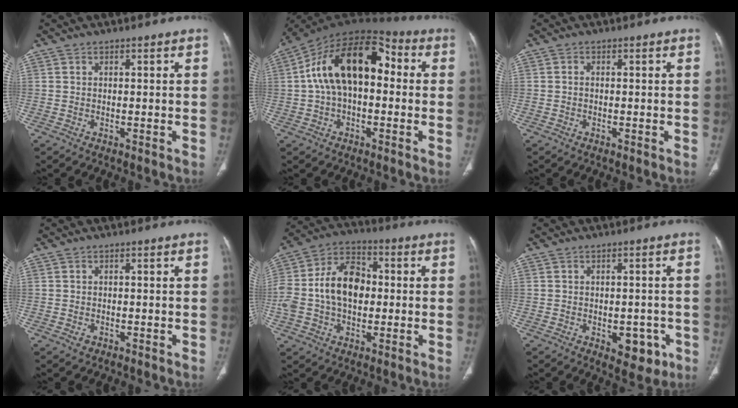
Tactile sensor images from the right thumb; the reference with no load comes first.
{"total": 18.1, "force": [1.7, 10.3, 14.7], "torque": [-0.240, 0.051, 0.019]}
{"total": 0.5, "force": [-0.1, 0.4, 0.4], "torque": [-0.001, 0.003, -0.006]}
{"total": 1.1, "force": [-0.5, 0.9, 0.4], "torque": [-0.006, 0.003, -0.007]}
{"total": 15.6, "force": [0.0, 10.5, 11.5], "torque": [-0.200, 0.038, -0.006]}
{"total": 6.6, "force": [-2.4, 4.0, 4.6], "torque": [-0.031, 0.009, -0.020]}